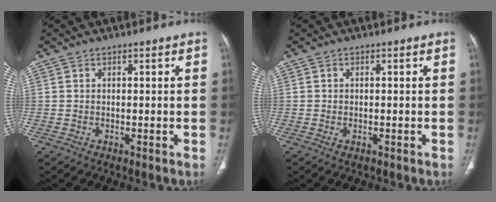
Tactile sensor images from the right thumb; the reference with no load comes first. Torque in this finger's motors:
{"motor_torque": [-0.24, -0.09, -0.19, -0.19, -0.01]}